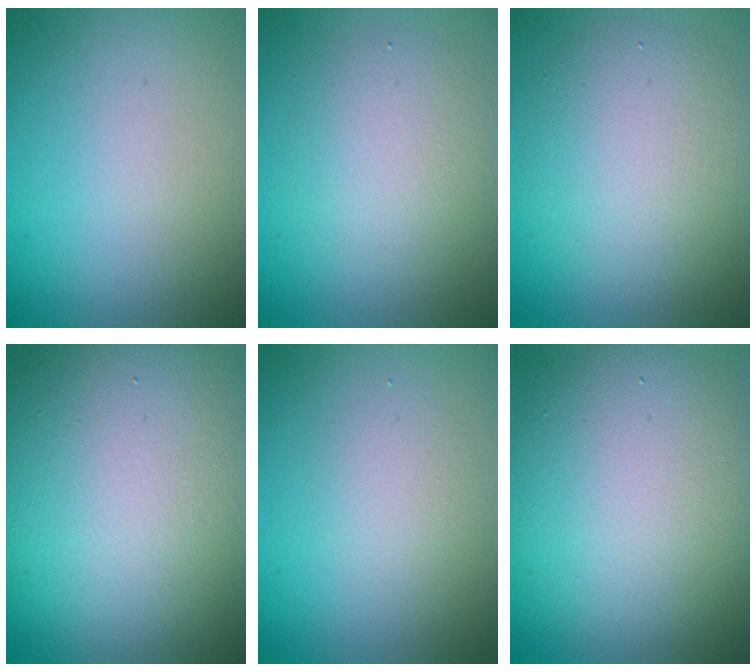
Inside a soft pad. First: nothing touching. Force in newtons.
{"total": 3.8, "press": 3.8, "slide": 0.1}
{"total": 5.6, "press": 5.6, "slide": 0.5}
{"total": 15.5, "press": 15.4, "slide": 1.2}
{"total": 1.7, "press": 1.7, "slide": 0.0}
{"total": 10.3, "press": 10.3, "slide": 0.3}